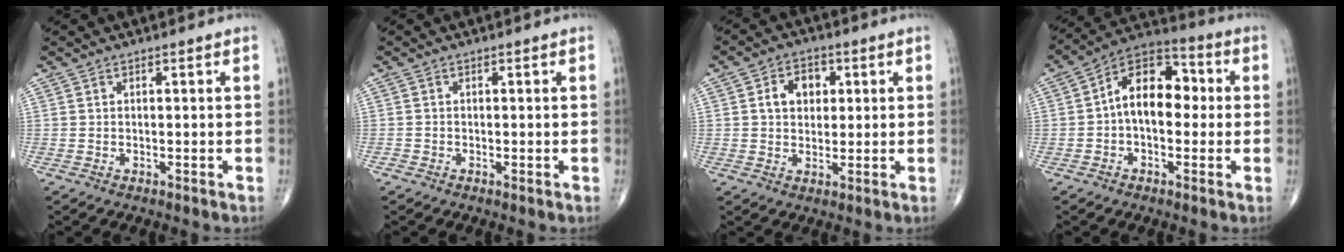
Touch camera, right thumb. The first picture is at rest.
{"total": 0.6, "force": [-0.3, 0.3, 0.3], "torque": [-0.004, -0.001, -0.011]}
{"total": 6.5, "force": [1.5, 4.9, 4.0], "torque": [-0.041, 0.006, 0.020]}
{"total": 12.6, "force": [0.4, 7.8, 9.9], "torque": [-0.130, 0.039, -0.008]}